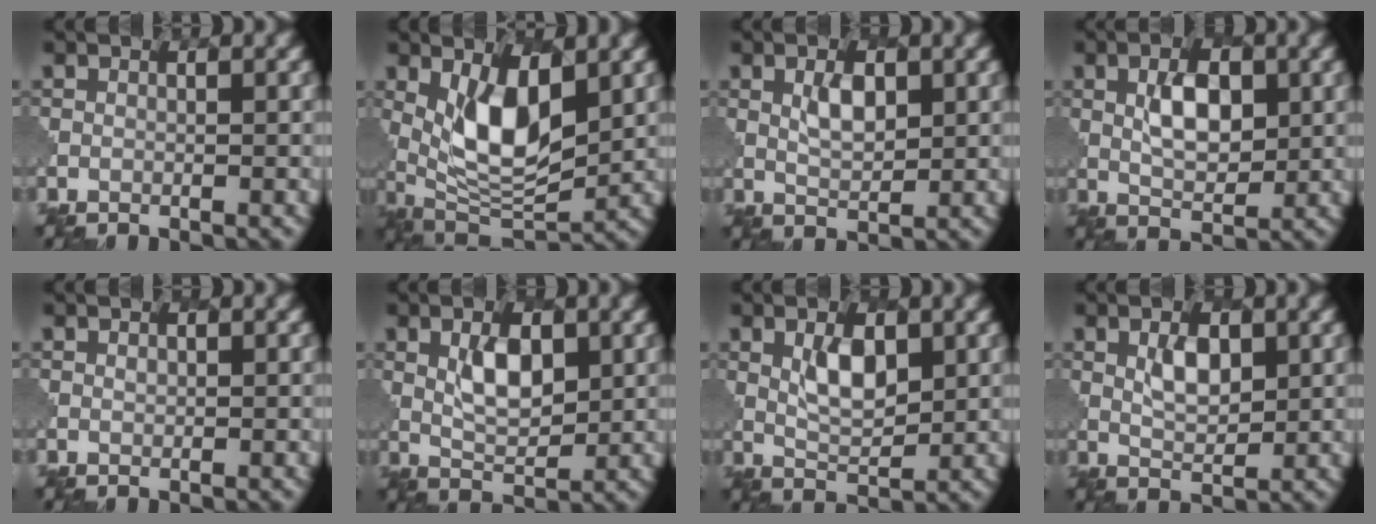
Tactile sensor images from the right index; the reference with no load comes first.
{"total": 7.9, "force": [2.0, 3.6, 6.7], "torque": [-0.128, -0.012, 0.040]}
{"total": 2.6, "force": [1.1, 1.3, 2.0], "torque": [-0.040, 0.000, 0.023]}
{"total": 4.2, "force": [1.1, 2.3, 3.3], "torque": [-0.064, -0.001, 0.022]}
{"total": 0.7, "force": [0.3, 0.5, 0.4], "torque": [-0.006, -0.003, 0.008]}
{"total": 3.9, "force": [1.2, 2.0, 3.1], "torque": [-0.063, -0.002, 0.026]}
{"total": 3.7, "force": [1.3, 1.8, 3.0], "torque": [-0.059, -0.003, 0.028]}
{"total": 2.9, "force": [1.1, 1.5, 2.1], "torque": [-0.042, -0.001, 0.024]}